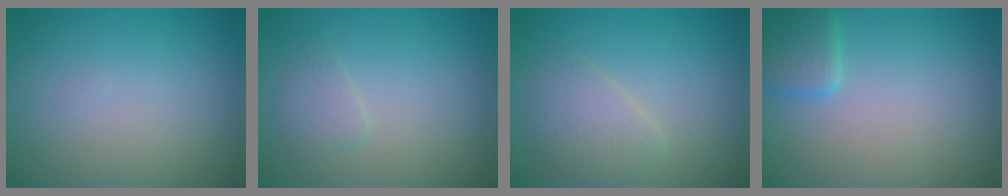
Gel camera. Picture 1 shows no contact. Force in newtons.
{"total": 1.3, "press": 1.3, "slide": 0.1}
{"total": 2.5, "press": 2.5, "slide": 0.1}
{"total": 2.5, "press": 2.5, "slide": 0.1}